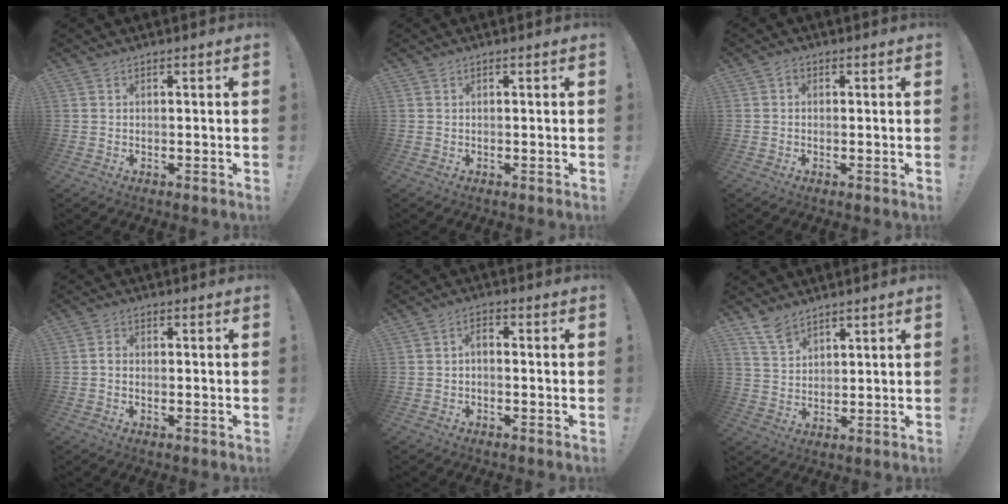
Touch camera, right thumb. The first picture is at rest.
{"total": 0.0}
{"total": 1.0, "force": [-0.3, 0.8, 0.6], "torque": [-0.012, 0.005, -0.006]}
{"total": 1.5, "force": [-0.8, 0.7, 1.1], "torque": [-0.026, 0.007, -0.011]}
{"total": 2.4, "force": [-1.3, 0.9, 1.8], "torque": [-0.046, 0.007, -0.026]}
{"total": 6.4, "force": [5.3, 2.9, 2.2], "torque": [-0.047, -0.031, 0.103]}